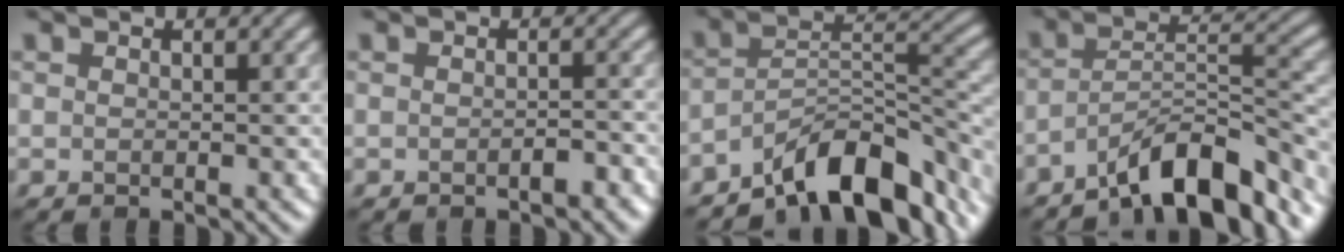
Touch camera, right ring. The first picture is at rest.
{"total": 1.3, "force": [-0.8, 0.4, 1.0], "torque": [-0.016, 0.002, -0.012]}
{"total": 10.5, "force": [-7.5, 3.7, 6.3], "torque": [-0.080, 0.005, -0.137]}
{"total": 9.0, "force": [-6.6, 2.4, 5.6], "torque": [-0.078, 0.012, -0.115]}